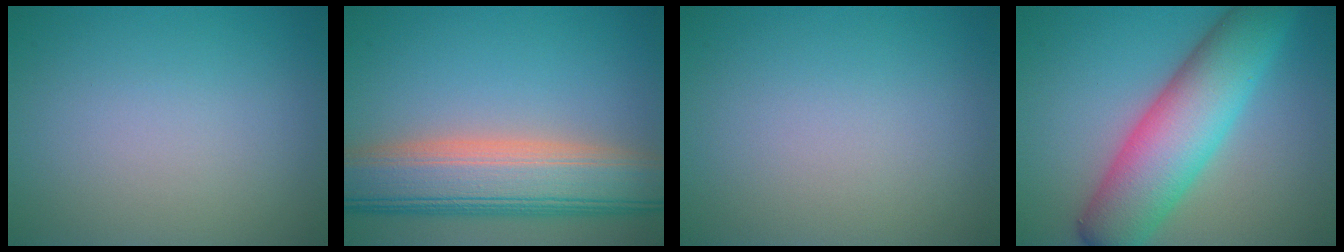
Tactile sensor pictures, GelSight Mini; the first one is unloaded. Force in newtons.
{"total": 10.0, "press": 10.0, "slide": 1.0}
{"total": 0.0}
{"total": 9.3, "press": 9.3, "slide": 0.3}